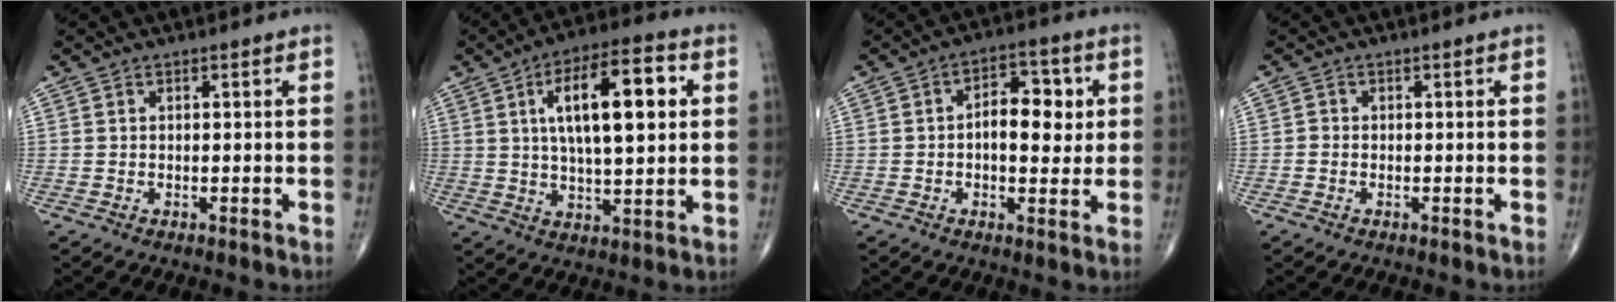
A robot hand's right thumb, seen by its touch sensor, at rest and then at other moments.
{"total": 16.8, "force": [4.1, 6.2, 15.1], "torque": [-0.232, 0.005, 0.064]}
{"total": 9.1, "force": [0.9, 5.2, 7.4], "torque": [-0.080, 0.008, 0.010]}
{"total": 0.8, "force": [-0.3, 0.7, 0.2], "torque": [0.000, 0.002, -0.010]}